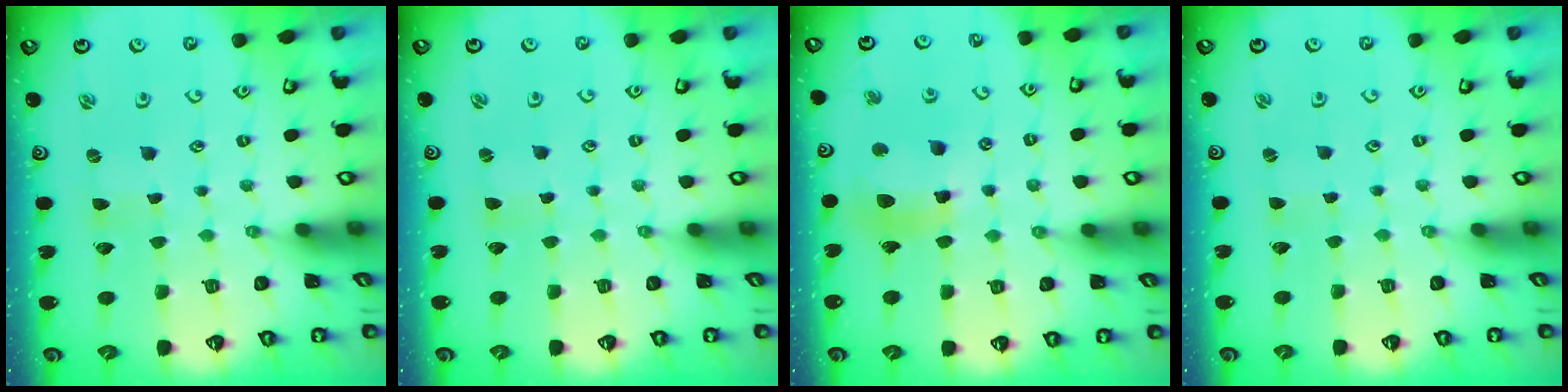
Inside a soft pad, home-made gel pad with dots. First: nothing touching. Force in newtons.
{"total": 0.9, "press": 0.8, "slide": 0.1}
{"total": 13.9, "press": 13.7, "slide": 2.0}
{"total": 0.0}